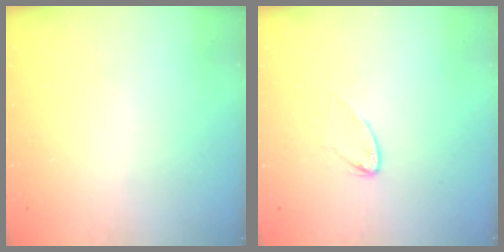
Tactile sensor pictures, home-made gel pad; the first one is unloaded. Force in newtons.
{"total": 3.6, "press": 3.6, "slide": 0.4}